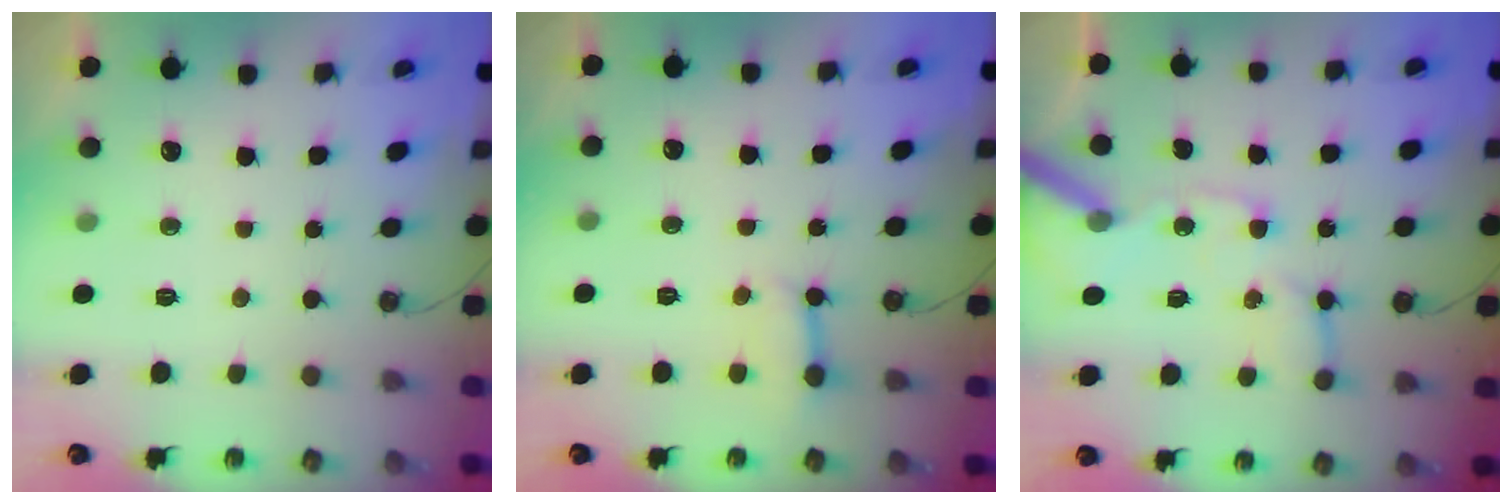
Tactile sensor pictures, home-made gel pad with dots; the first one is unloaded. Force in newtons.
{"total": 4.6, "press": 4.5, "slide": 0.6}
{"total": 13.9, "press": 13.8, "slide": 1.9}